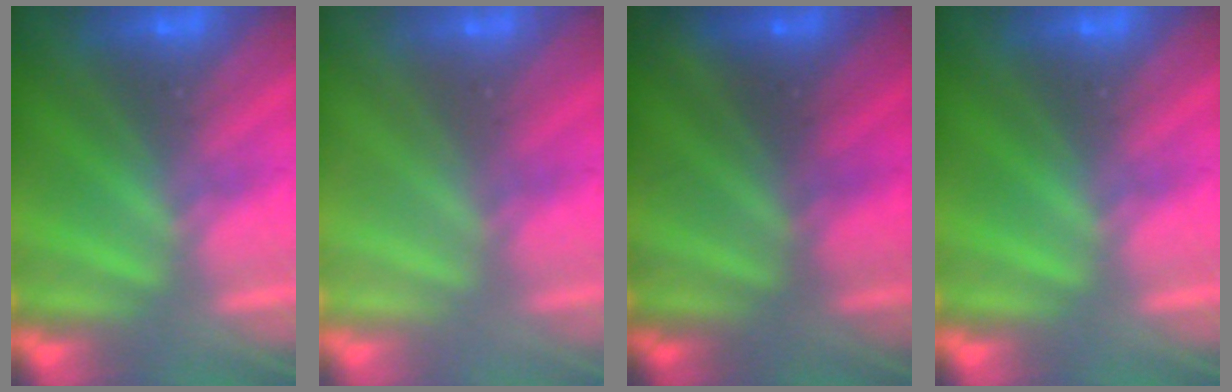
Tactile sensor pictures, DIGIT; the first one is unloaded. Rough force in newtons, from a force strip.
{"total": 2.9}
{"total": 1.7}
{"total": 0.0}